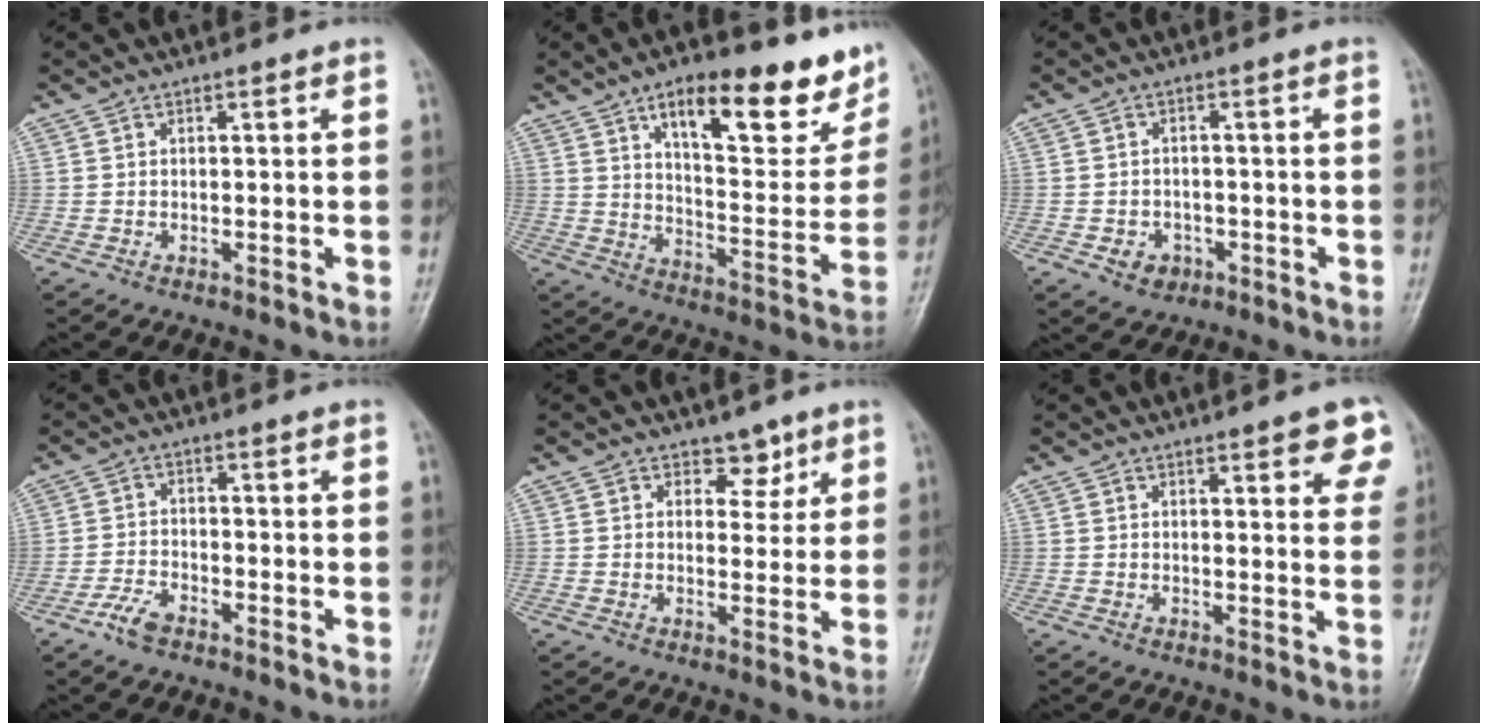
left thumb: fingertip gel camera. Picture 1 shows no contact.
{"total": 20.1, "force": [12.7, 7.7, 13.6], "torque": [-0.134, -0.060, 0.190]}
{"total": 3.8, "force": [-1.6, 3.1, 1.5], "torque": [-0.008, 0.011, -0.018]}
{"total": 3.7, "force": [-2.7, 1.5, 2.1], "torque": [-0.046, 0.012, -0.053]}
{"total": 3.8, "force": [2.5, 2.6, 1.2], "torque": [0.014, -0.014, 0.036]}
{"total": 7.5, "force": [4.3, 2.3, 5.7], "torque": [-0.041, -0.014, 0.047]}